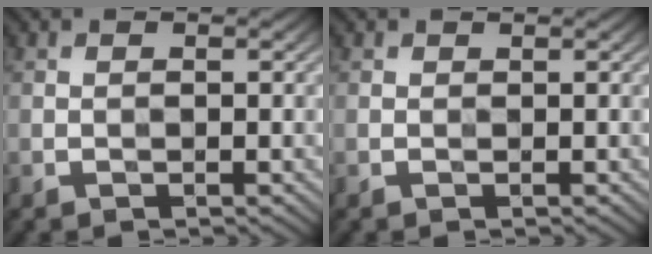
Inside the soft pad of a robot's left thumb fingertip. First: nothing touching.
{"total": 0.0}